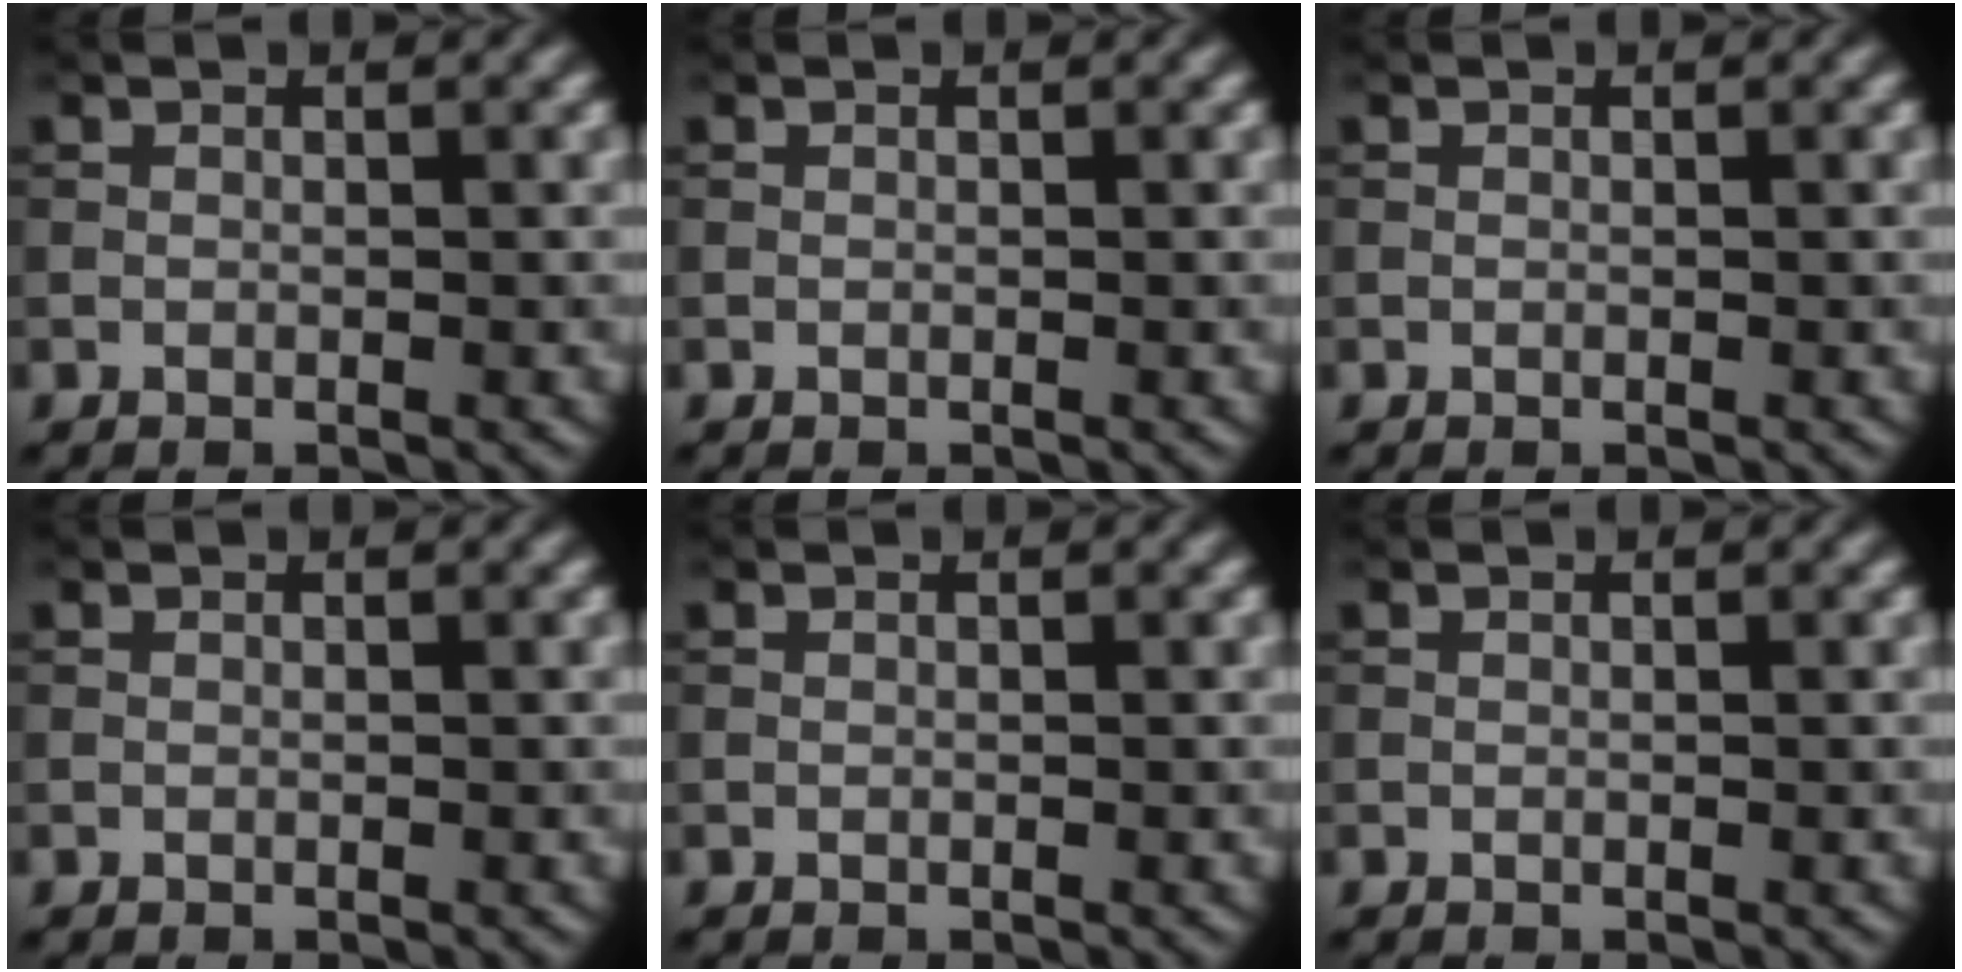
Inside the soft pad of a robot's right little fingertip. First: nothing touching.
{"total": 0.0}
{"total": 0.0}
{"total": 0.0}
{"total": 0.0}
{"total": 0.0}